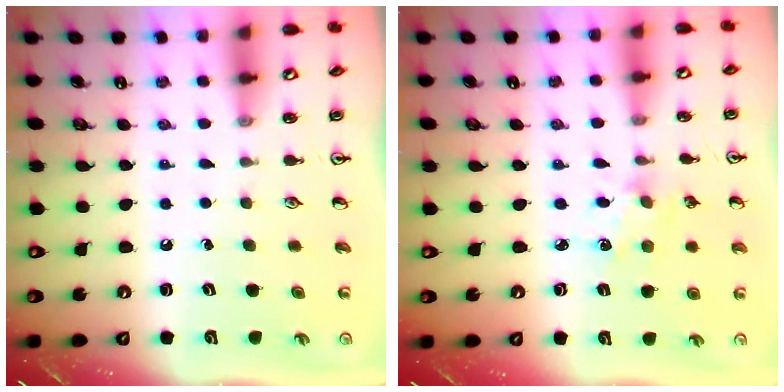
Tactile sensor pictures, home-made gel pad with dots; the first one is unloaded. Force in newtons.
{"total": 2.7, "press": 2.6, "slide": 0.3}